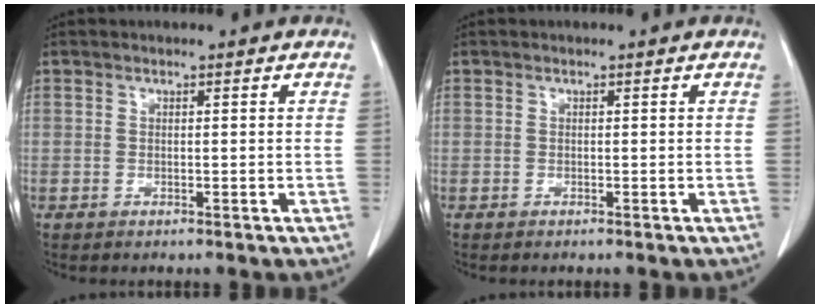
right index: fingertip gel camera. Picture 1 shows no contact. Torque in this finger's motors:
{"motor_torque": [0.05, -0.05, -0.02, 0.01]}